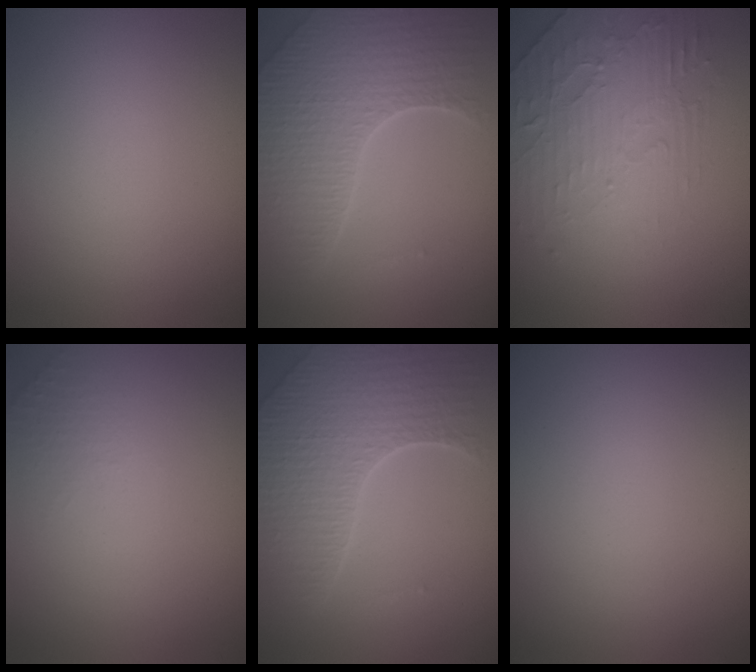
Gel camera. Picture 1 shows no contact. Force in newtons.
{"total": 6.8, "press": 4.9, "slide": 4.7}
{"total": 2.8, "press": 2.3, "slide": 1.6}
{"total": 0.5, "press": 0.4, "slide": 0.4}
{"total": 6.8, "press": 4.9, "slide": 4.7}
{"total": 0.0}